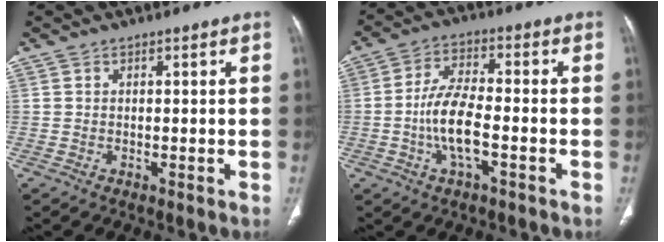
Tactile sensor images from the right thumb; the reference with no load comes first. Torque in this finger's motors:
{"motor_torque": [2.90, 2.11, 1.44, -0.62, 0.53]}